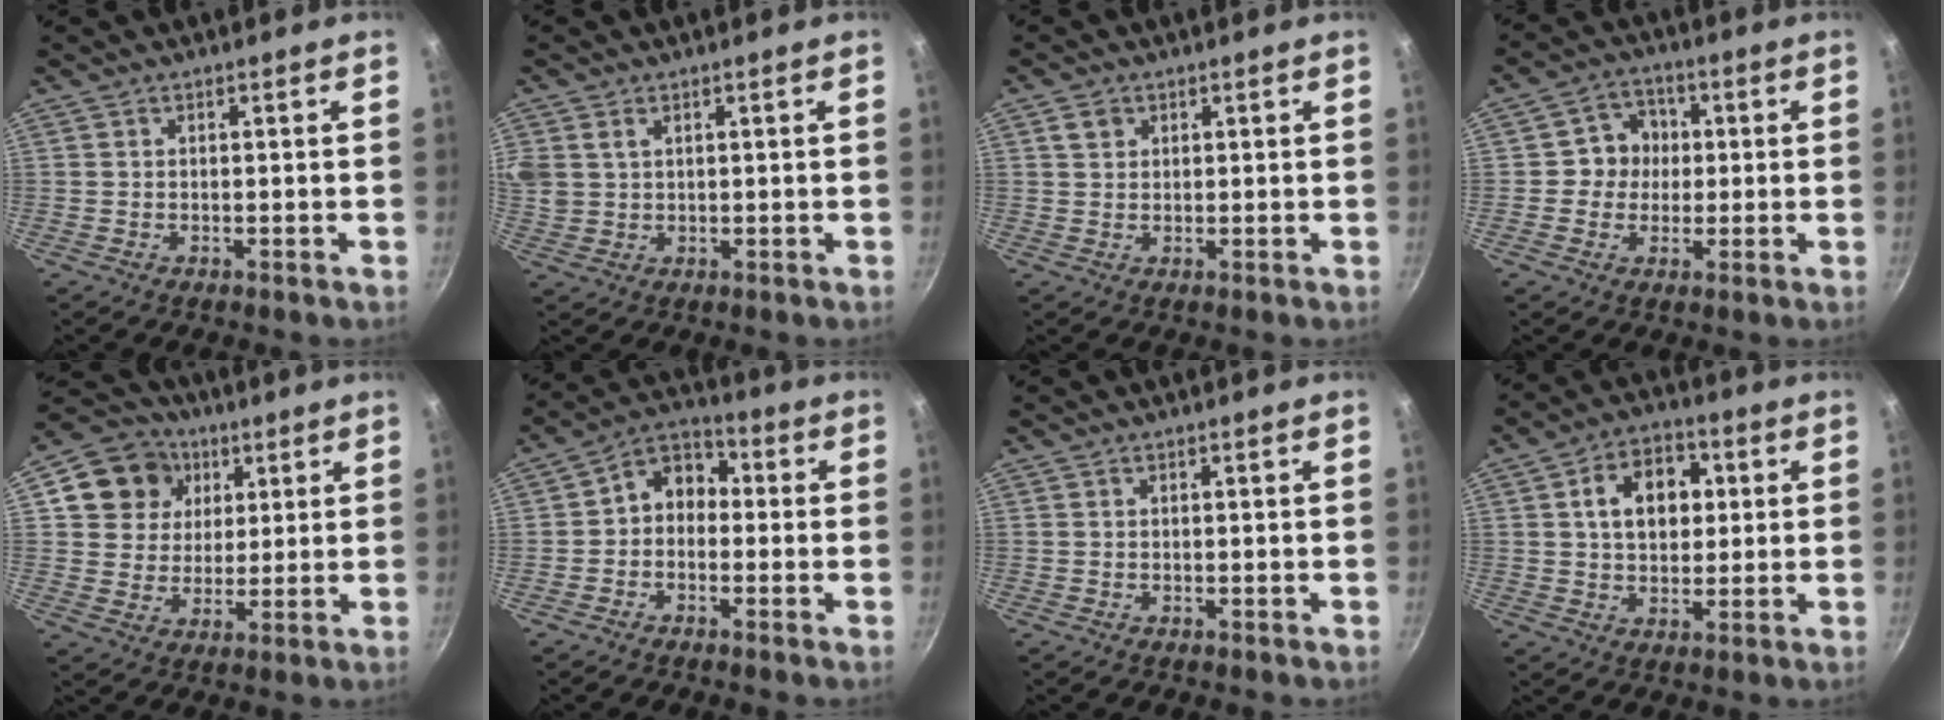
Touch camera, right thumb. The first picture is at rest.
{"total": 6.5, "force": [2.5, 4.8, 3.5], "torque": [-0.072, 0.007, 0.055]}
{"total": 2.4, "force": [1.0, 2.0, 1.0], "torque": [-0.008, 0.002, 0.018]}
{"total": 6.6, "force": [0.3, 6.3, 2.1], "torque": [0.010, 0.011, -0.009]}
{"total": 12.4, "force": [4.5, 10.6, 4.5], "torque": [-0.049, 0.002, 0.069]}
{"total": 7.1, "force": [-0.7, 5.6, 4.2], "torque": [-0.036, 0.033, -0.033]}
{"total": 0.0}
{"total": 11.4, "force": [2.3, 8.1, 7.7], "torque": [-0.087, 0.010, 0.028]}